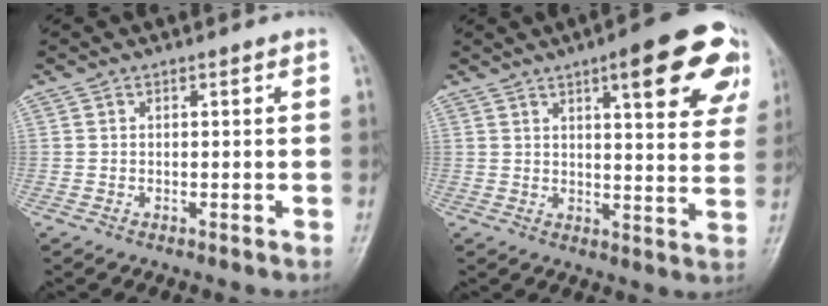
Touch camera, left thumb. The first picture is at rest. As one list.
[{"total": 17.2, "force": [8.5, 4.6, 14.2], "torque": [-0.148, -0.026, 0.103]}]